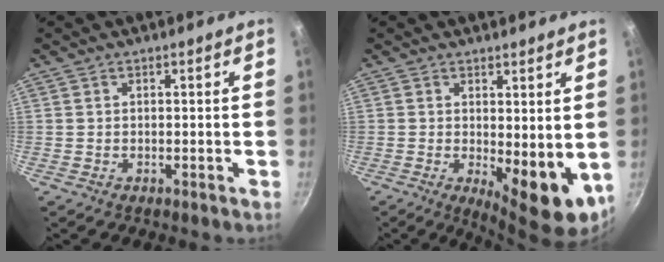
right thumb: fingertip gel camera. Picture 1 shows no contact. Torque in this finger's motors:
{"motor_torque": [-0.23, 0.81, 0.86, 0.00, 0.08]}